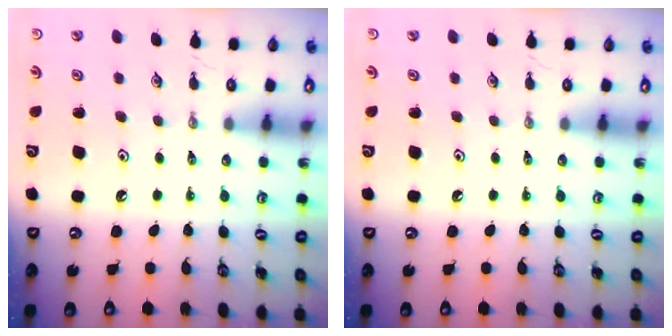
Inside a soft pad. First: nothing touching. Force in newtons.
{"total": 0.0}